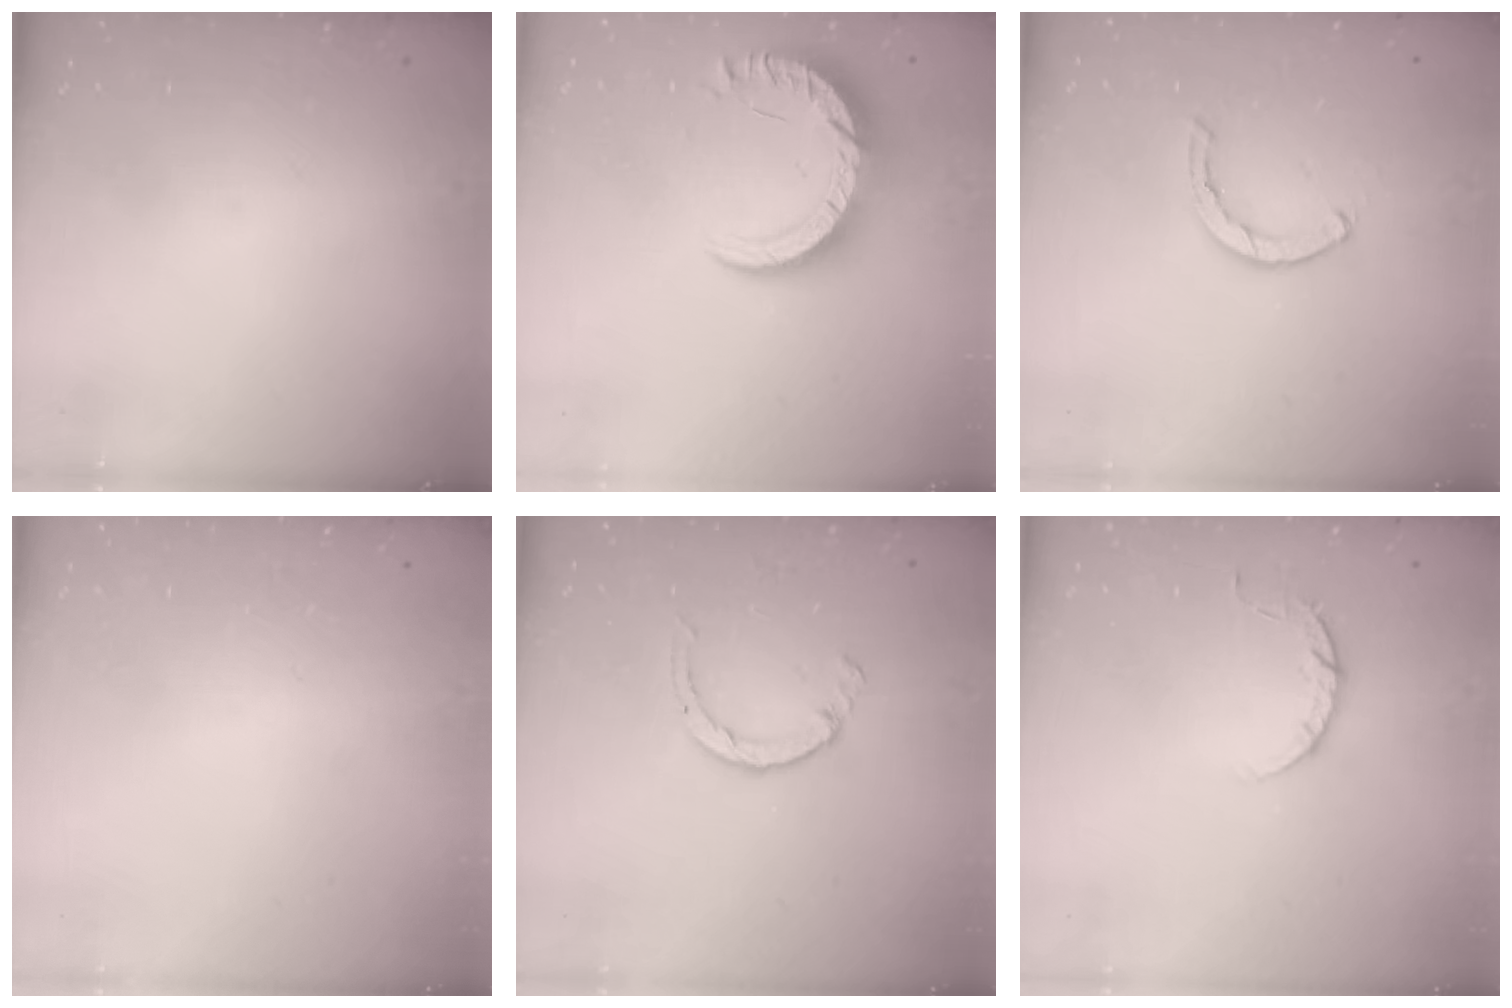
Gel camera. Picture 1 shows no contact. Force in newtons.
{"total": 11.9, "press": 11.8, "slide": 0.9}
{"total": 2.1, "press": 2.1, "slide": 0.2}
{"total": 2.6, "press": 2.6, "slide": 0.2}
{"total": 2.6, "press": 2.6, "slide": 0.4}
{"total": 4.5, "press": 4.5, "slide": 0.5}